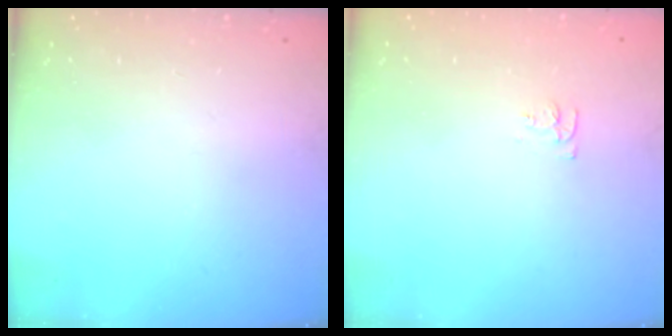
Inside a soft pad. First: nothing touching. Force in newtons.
{"total": 3.7, "press": 3.6, "slide": 0.6}